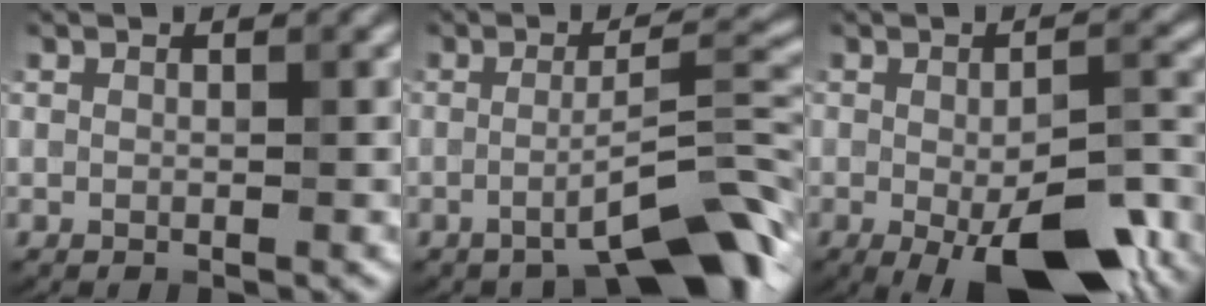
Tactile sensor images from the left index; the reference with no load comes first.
{"total": 7.8, "force": [-4.1, 1.2, 6.5], "torque": [-0.098, 0.016, -0.069]}
{"total": 11.7, "force": [-5.2, 3.9, 9.8], "torque": [-0.155, -0.030, -0.065]}